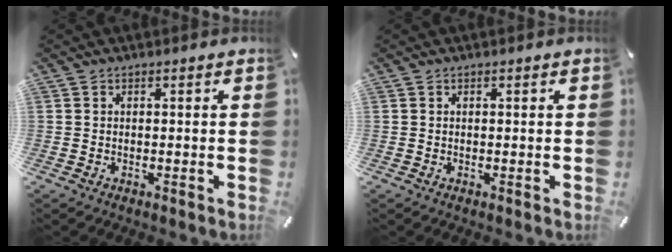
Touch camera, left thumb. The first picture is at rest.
{"total": 0.0}